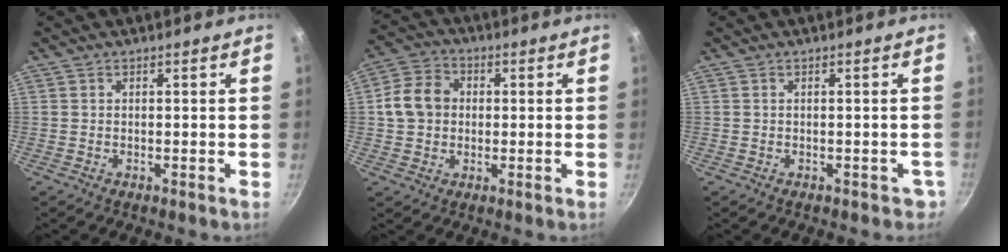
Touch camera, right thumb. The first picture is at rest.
{"total": 8.7, "force": [0.6, 7.2, 4.8], "torque": [-0.065, 0.014, -0.005]}
{"total": 1.7, "force": [-0.8, 1.3, 0.8], "torque": [0.006, 0.018, 0.005]}